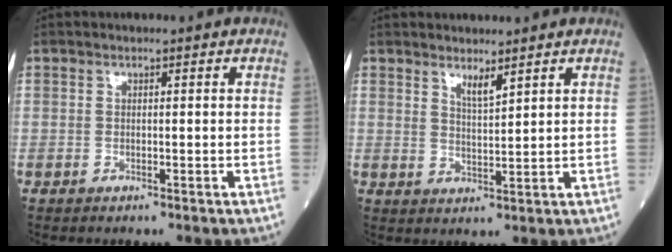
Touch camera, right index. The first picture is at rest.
{"total": 2.5, "force": [2.1, 0.1, 1.5], "torque": [-0.032, -0.012, 0.041]}